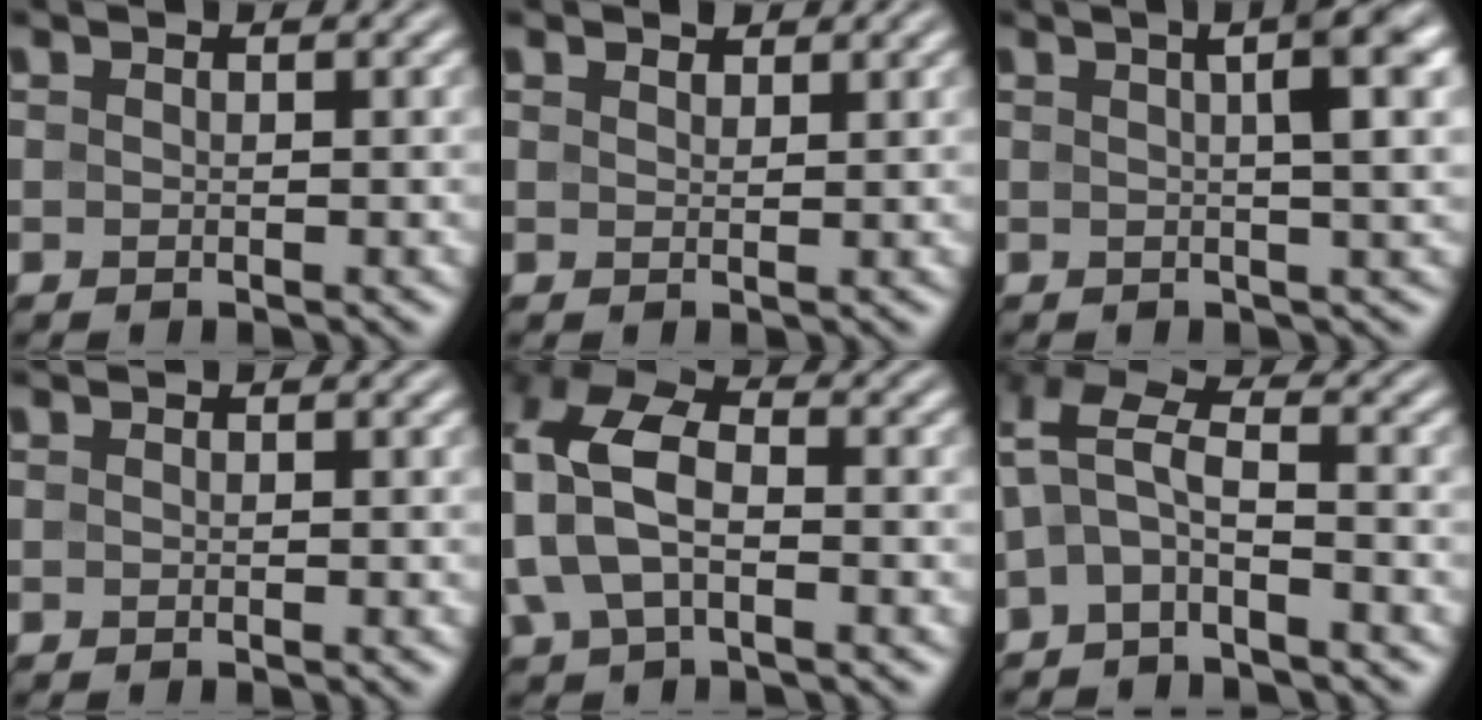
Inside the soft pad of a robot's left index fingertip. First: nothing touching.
{"total": 1.2, "force": [1.1, 0.5, 0.4], "torque": [-0.008, -0.001, 0.018]}
{"total": 5.6, "force": [1.6, 1.2, 5.3], "torque": [-0.053, 0.018, 0.017]}
{"total": 0.0}
{"total": 8.4, "force": [0.0, 5.0, 6.7], "torque": [-0.173, 0.016, -0.010]}
{"total": 4.2, "force": [-1.0, 1.8, 3.7], "torque": [-0.077, 0.016, -0.034]}